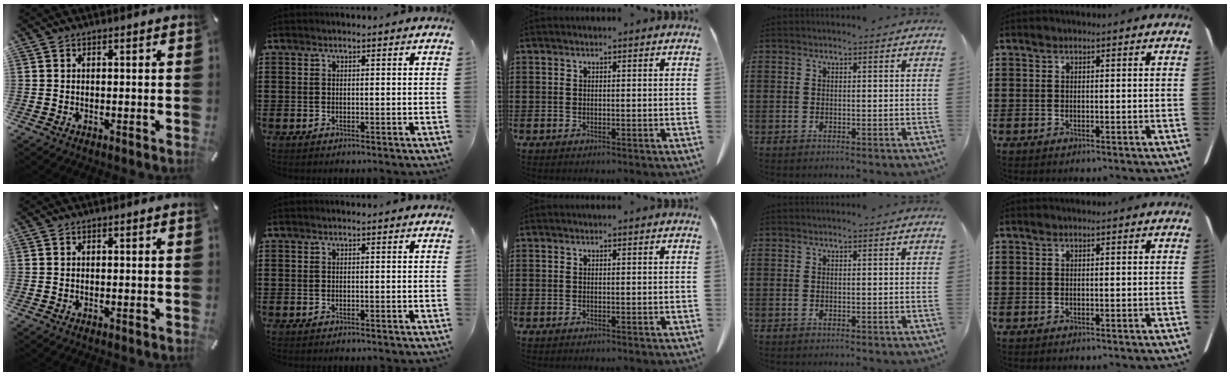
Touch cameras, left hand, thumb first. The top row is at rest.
{}